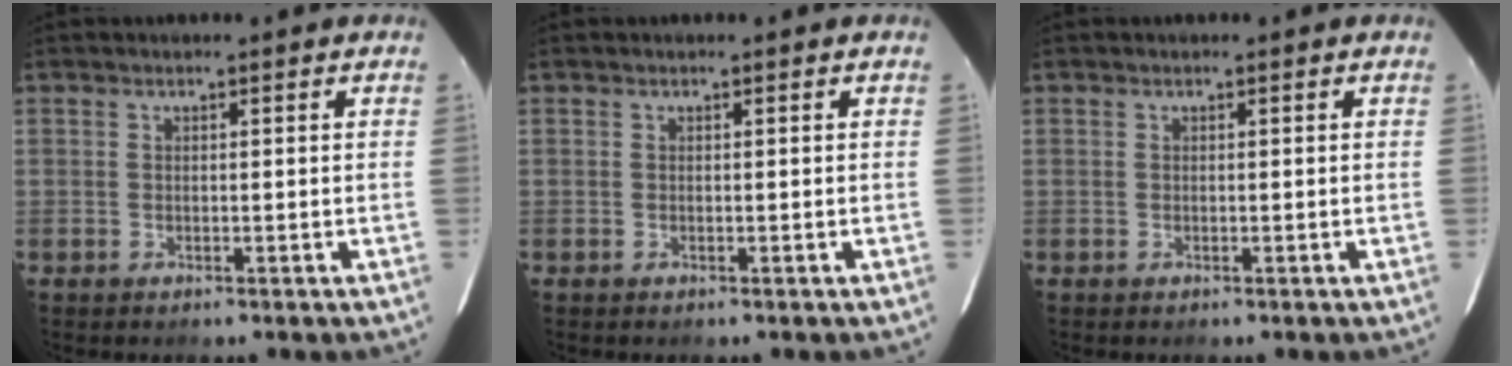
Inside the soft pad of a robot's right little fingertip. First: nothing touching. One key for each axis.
{"total": 0.0}
{"total": 0.0}